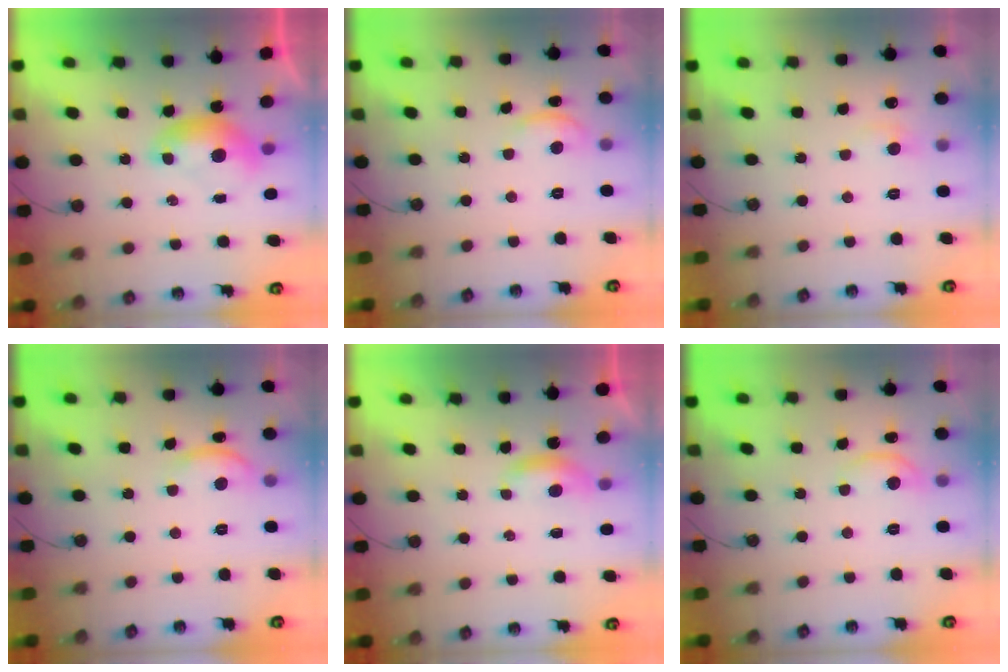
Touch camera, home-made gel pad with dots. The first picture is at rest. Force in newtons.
{"total": 1.4, "press": 1.3, "slide": 0.5}
{"total": 1.1, "press": 0.8, "slide": 0.8}
{"total": 2.7, "press": 2.6, "slide": 0.4}
{"total": 1.8, "press": 1.7, "slide": 0.4}
{"total": 4.0, "press": 4.0, "slide": 0.4}